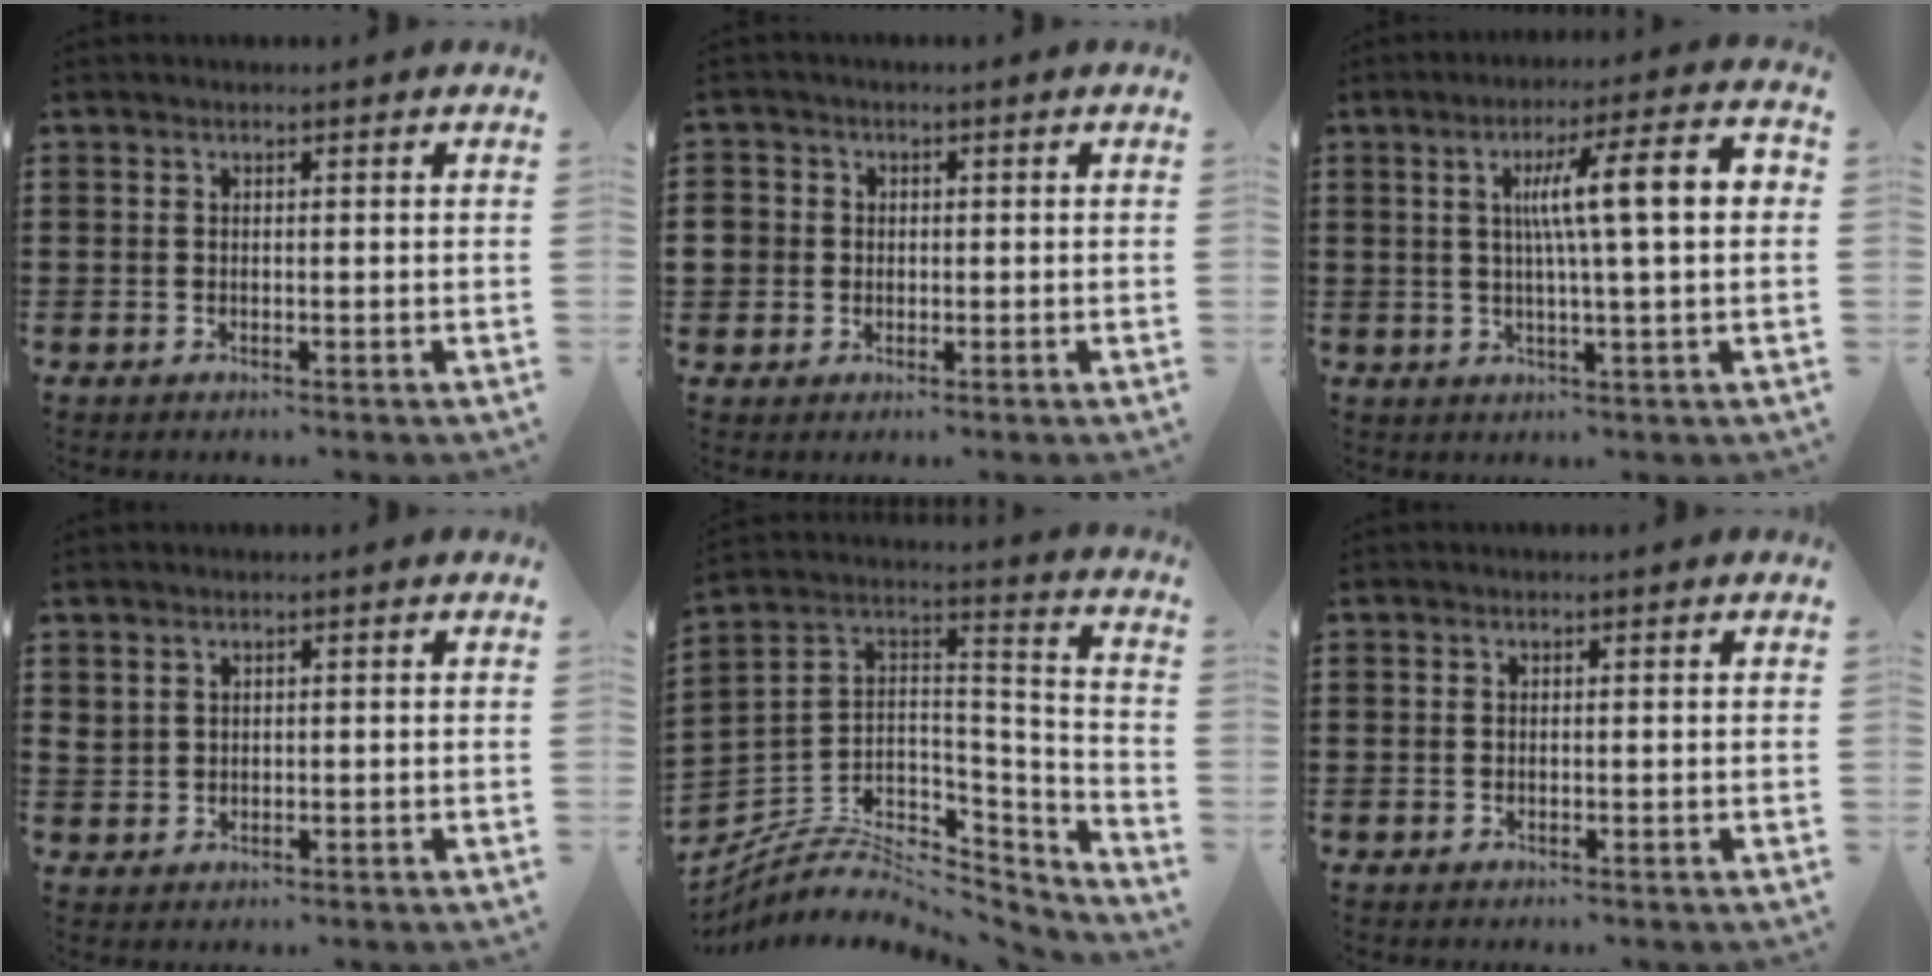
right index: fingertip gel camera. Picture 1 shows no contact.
{"total": 2.8, "force": [0.0, 2.8, 0.3], "torque": [-0.027, 0.007, -0.005]}
{"total": 10.6, "force": [1.6, 0.9, 10.4], "torque": [-0.186, 0.006, 0.018]}
{"total": 1.5, "force": [1.1, 0.9, 0.3], "torque": [-0.008, 0.003, 0.021]}
{"total": 6.4, "force": [-4.5, 3.7, 2.6], "torque": [-0.063, -0.004, -0.086]}
{"total": 0.0}